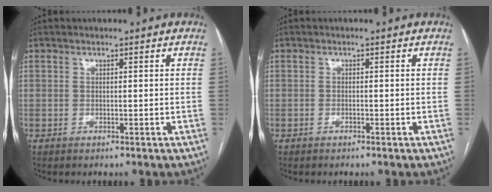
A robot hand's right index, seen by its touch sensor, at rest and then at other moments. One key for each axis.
{"total": 0.0}